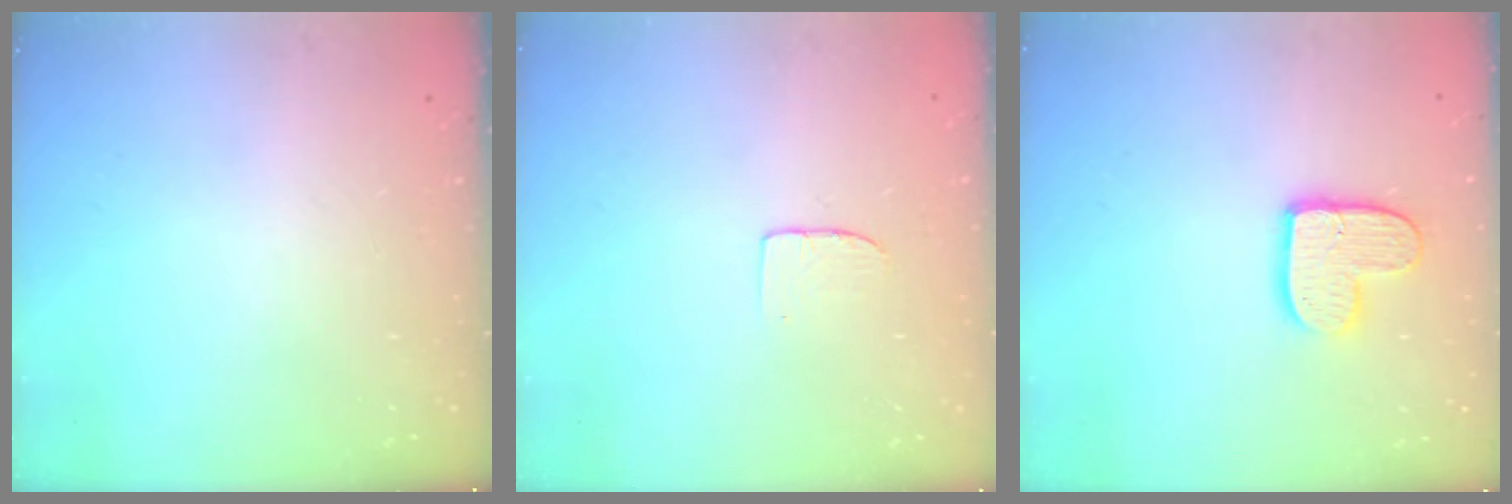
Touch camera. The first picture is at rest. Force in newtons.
{"total": 3.7, "press": 3.7, "slide": 0.3}
{"total": 11.5, "press": 11.4, "slide": 1.0}